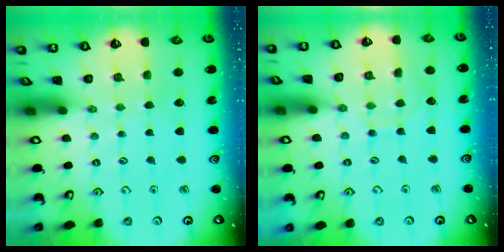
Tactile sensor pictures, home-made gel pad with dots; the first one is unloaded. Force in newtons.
{"total": 5.5, "press": 5.5, "slide": 0.3}